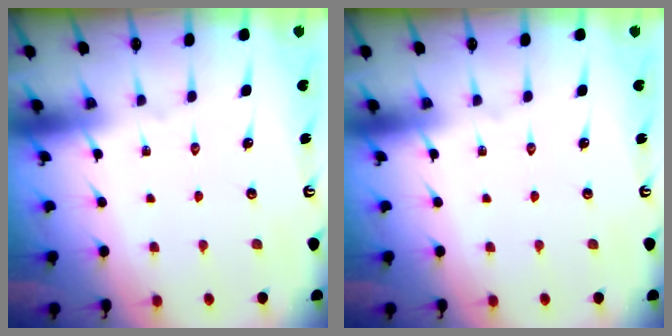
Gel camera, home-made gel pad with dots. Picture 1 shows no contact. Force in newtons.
{"total": 0.0}